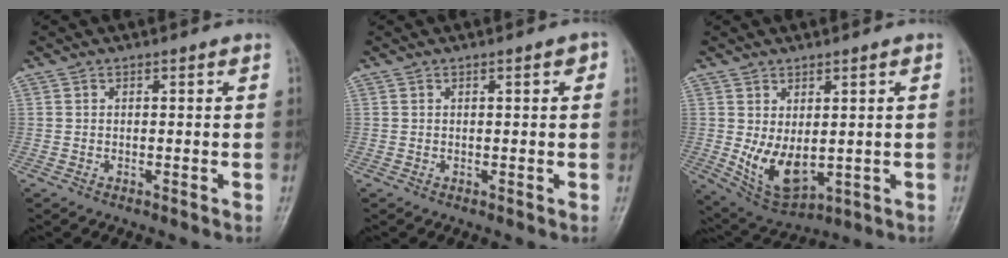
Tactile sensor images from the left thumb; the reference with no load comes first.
{"total": 1.3, "force": [0.5, 0.4, 1.2], "torque": [-0.014, 0.003, 0.004]}
{"total": 9.0, "force": [-0.2, 4.9, 7.5], "torque": [-0.119, -0.014, 0.020]}